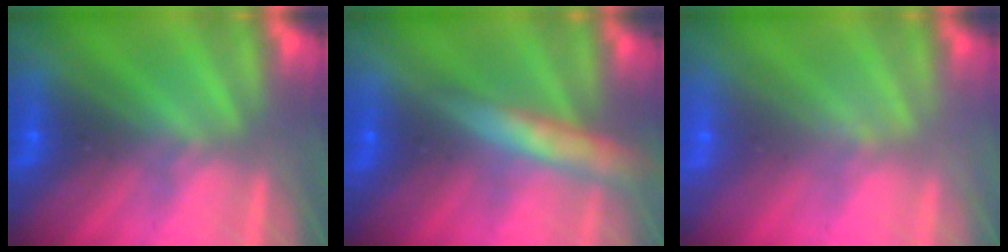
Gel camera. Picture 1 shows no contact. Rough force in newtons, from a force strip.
{"total": 9.1}
{"total": 1.9}